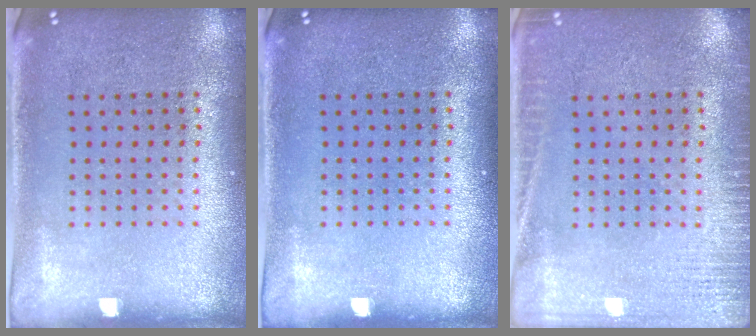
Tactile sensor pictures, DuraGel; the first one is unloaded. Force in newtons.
{"total": 0.0}
{"total": 2.9, "press": 2.9, "slide": 0.4}